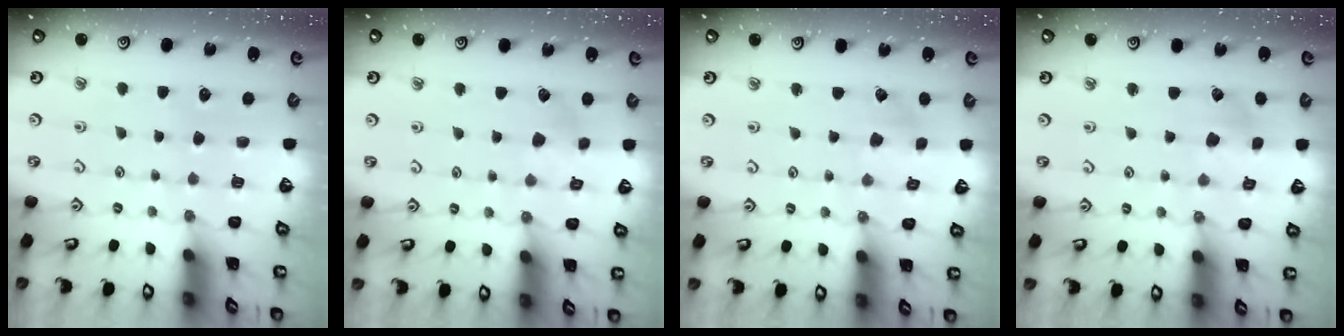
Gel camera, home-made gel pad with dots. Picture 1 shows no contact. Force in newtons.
{"total": 3.6, "press": 3.6, "slide": 0.4}
{"total": 1.7, "press": 1.7, "slide": 0.1}
{"total": 3.0, "press": 3.0, "slide": 0.4}